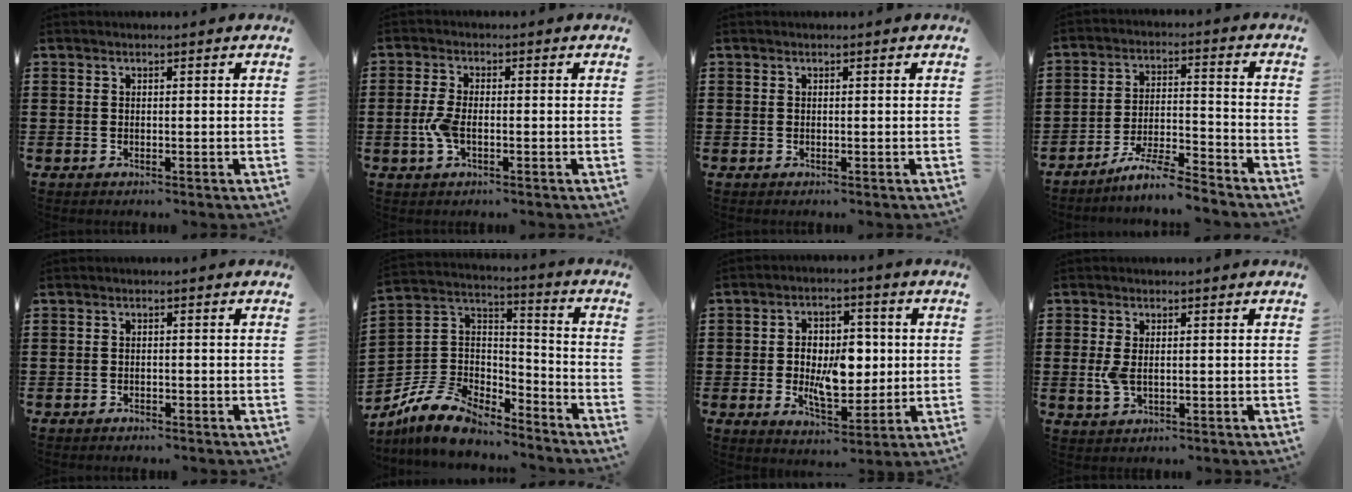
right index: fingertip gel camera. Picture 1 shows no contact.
{"total": 3.8, "force": [-0.9, 1.7, 3.3], "torque": [-0.086, -0.007, -0.023]}
{"total": 0.0}
{"total": 6.8, "force": [-6.3, -0.1, 2.7], "torque": [-0.055, -0.003, -0.120]}
{"total": 0.8, "force": [-0.7, 0.3, 0.0], "torque": [-0.003, 0.001, -0.015]}
{"total": 9.9, "force": [-8.4, 4.2, 3.2], "torque": [-0.098, 0.018, -0.171]}
{"total": 8.8, "force": [-0.2, 5.1, 7.2], "torque": [-0.122, 0.001, -0.010]}
{"total": 3.2, "force": [0.0, 1.8, 2.6], "torque": [-0.067, 0.000, -0.004]}